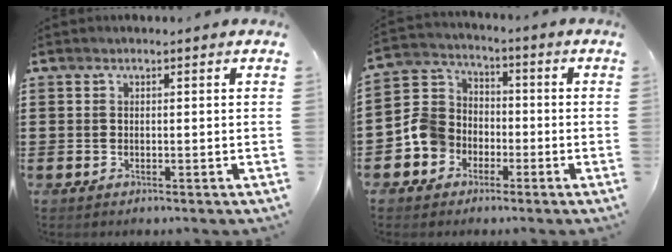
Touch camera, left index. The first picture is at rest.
{"total": 7.8, "force": [-2.8, 6.9, 2.3], "torque": [-0.082, 0.023, -0.059]}